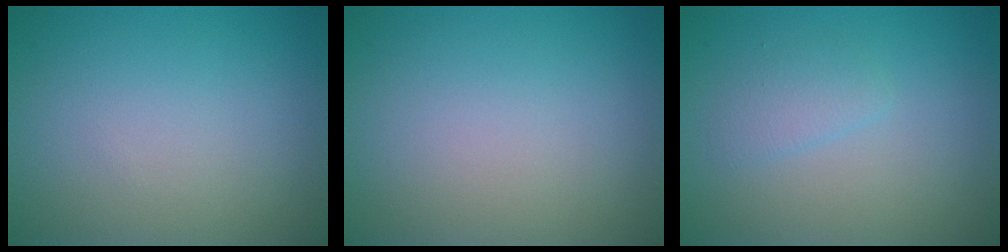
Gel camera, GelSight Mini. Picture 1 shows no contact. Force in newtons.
{"total": 0.0}
{"total": 1.4, "press": 1.4, "slide": 0.1}